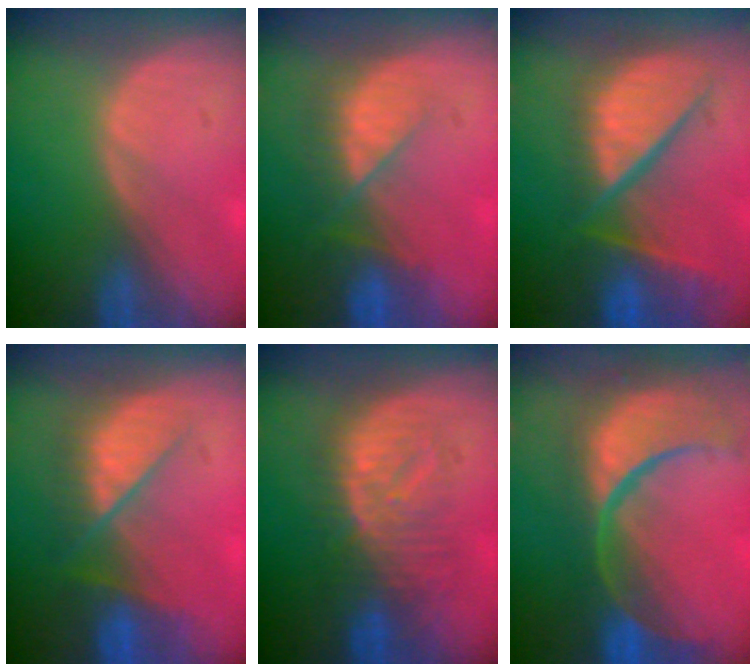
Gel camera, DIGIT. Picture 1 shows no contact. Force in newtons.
{"total": 7.6, "press": 6.7, "slide": 3.6}
{"total": 12.4, "press": 10.2, "slide": 7.1}
{"total": 7.2, "press": 7.2, "slide": 0.5}
{"total": 8.3, "press": 8.2, "slide": 0.8}
{"total": 14.2, "press": 11.3, "slide": 8.7}